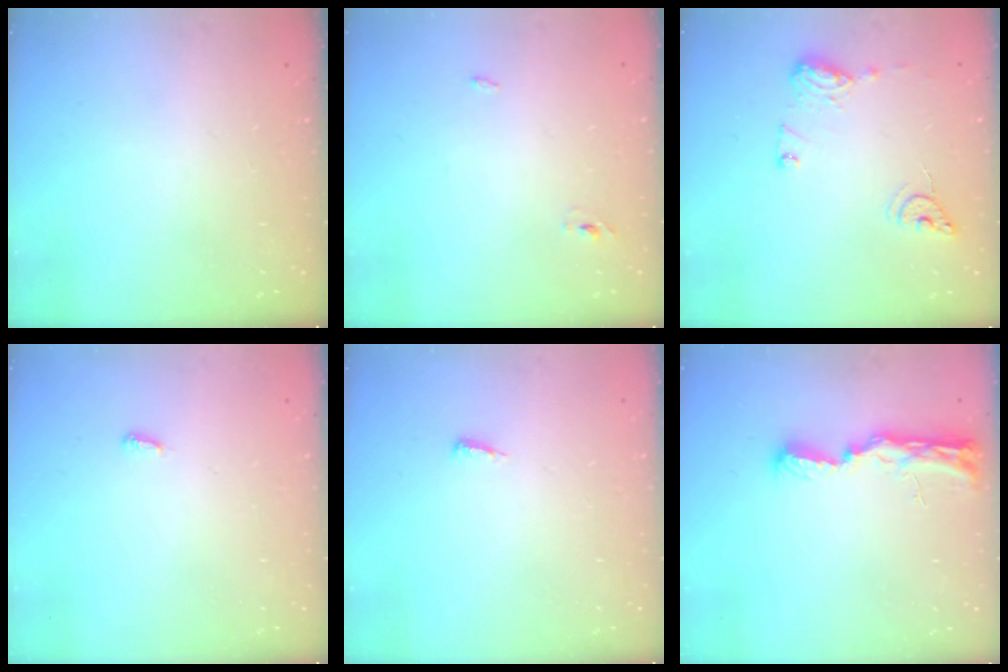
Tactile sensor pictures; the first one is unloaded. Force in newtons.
{"total": 2.3, "press": 2.1, "slide": 1.0}
{"total": 10.4, "press": 10.3, "slide": 0.9}
{"total": 2.9, "press": 2.9, "slide": 0.3}
{"total": 4.9, "press": 4.9, "slide": 0.5}
{"total": 11.3, "press": 10.0, "slide": 5.1}